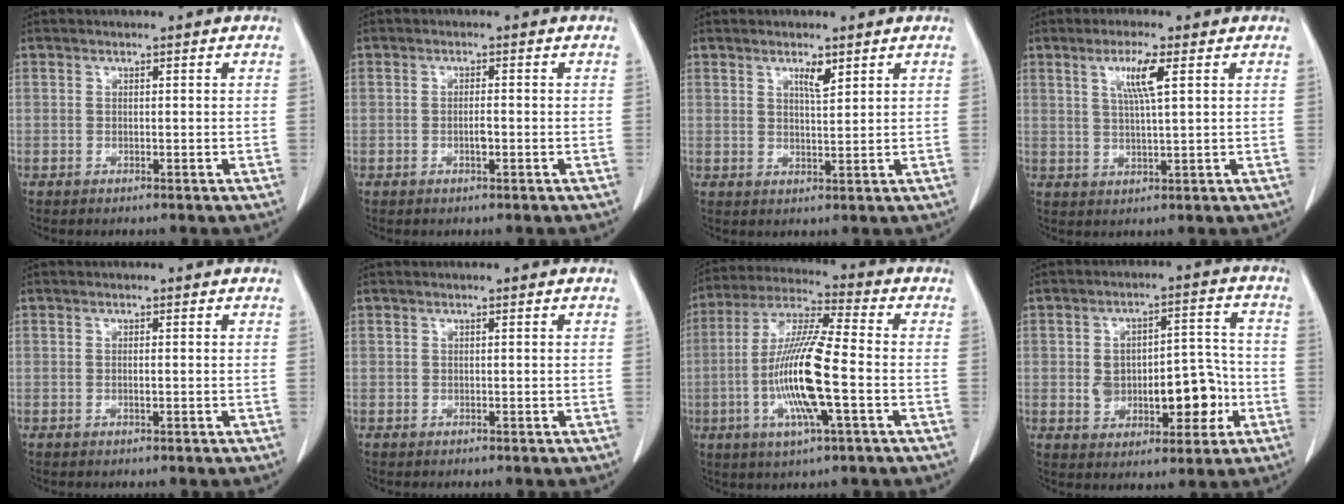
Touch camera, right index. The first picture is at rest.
{"total": 1.7, "force": [-0.5, 0.3, 1.6], "torque": [-0.031, 0.000, -0.008]}
{"total": 2.9, "force": [1.8, 0.6, 2.2], "torque": [-0.040, -0.002, 0.031]}
{"total": 5.4, "force": [2.1, 0.1, 5.0], "torque": [-0.094, 0.000, 0.038]}
{"total": 0.8, "force": [-0.1, 0.1, 0.7], "torque": [-0.016, -0.002, -0.001]}
{"total": 0.0}
{"total": 14.7, "force": [-3.2, 1.2, 14.3], "torque": [-0.290, -0.009, -0.064]}
{"total": 11.6, "force": [-2.0, 6.1, 9.7], "torque": [-0.139, 0.029, -0.016]}